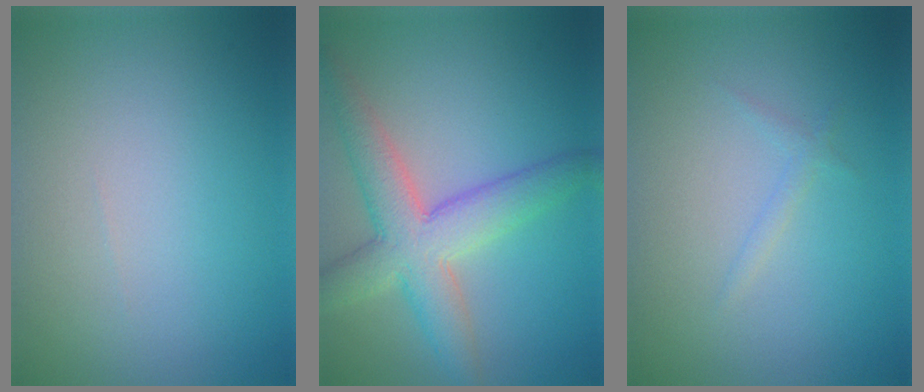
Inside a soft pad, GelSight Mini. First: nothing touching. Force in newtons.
{"total": 6.3, "press": 6.3, "slide": 0.4}
{"total": 0.8, "press": 0.8, "slide": 0.0}